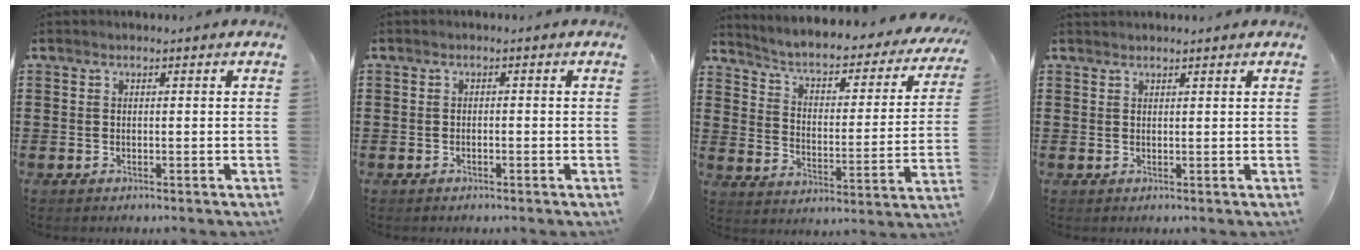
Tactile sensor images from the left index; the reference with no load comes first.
{"total": 0.7, "force": [-0.7, 0.2, 0.1], "torque": [-0.005, -0.001, -0.013]}
{"total": 3.6, "force": [2.9, 0.6, 1.9], "torque": [-0.055, -0.031, 0.038]}
{"total": 0.8, "force": [0.8, 0.1, -0.1], "torque": [-0.001, 0.001, 0.016]}